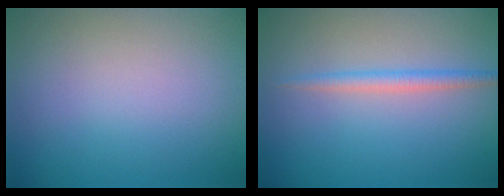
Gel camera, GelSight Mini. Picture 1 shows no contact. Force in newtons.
{"total": 1.7, "press": 1.7, "slide": 0.0}